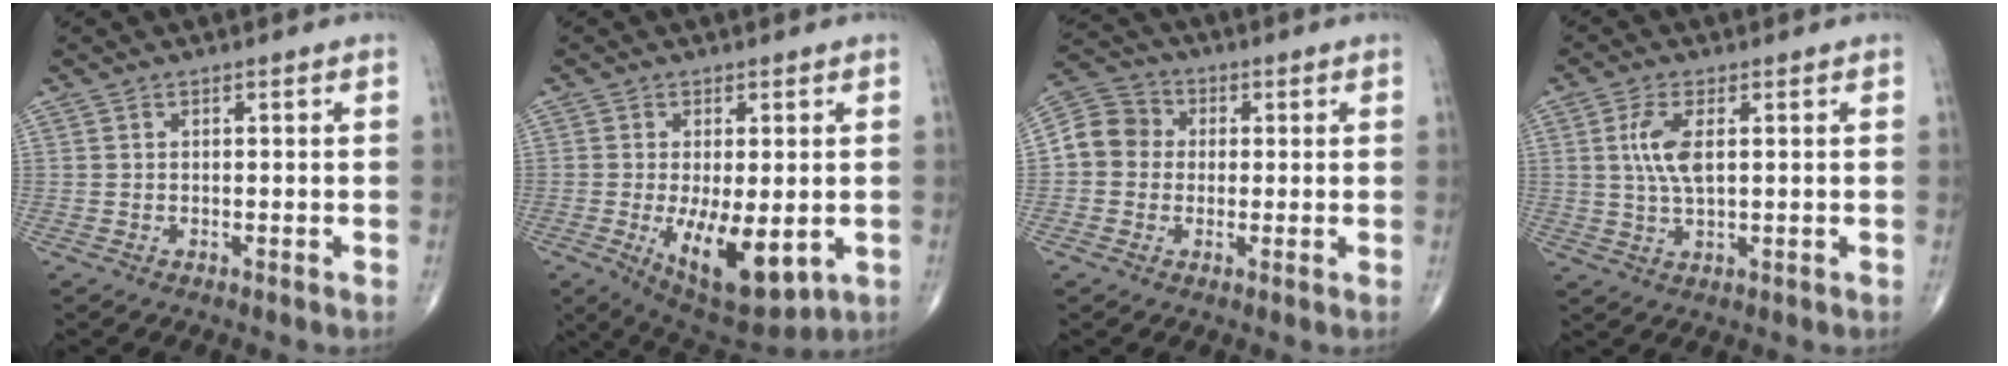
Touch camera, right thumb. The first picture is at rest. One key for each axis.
{"total": 12.8, "fx": -2.8, "fy": 5.4, "fz": 11.2, "tx": -0.170, "ty": -0.025, "tz": -0.026}
{"total": 7.7, "fx": 0.2, "fy": 7.0, "fz": 3.2, "tx": -0.044, "ty": 0.024, "tz": -0.011}
{"total": 6.0, "fx": 1.3, "fy": 2.3, "fz": 5.4, "tx": -0.122, "ty": -0.004, "tz": 0.026}